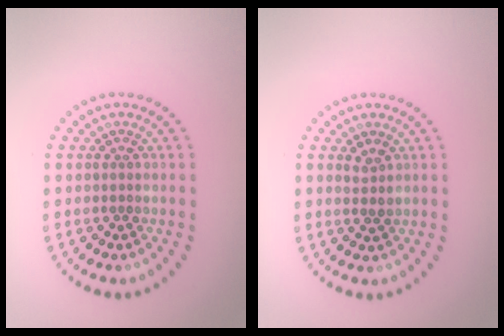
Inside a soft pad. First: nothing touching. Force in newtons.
{"total": 1.5, "press": 1.3, "slide": 0.6}